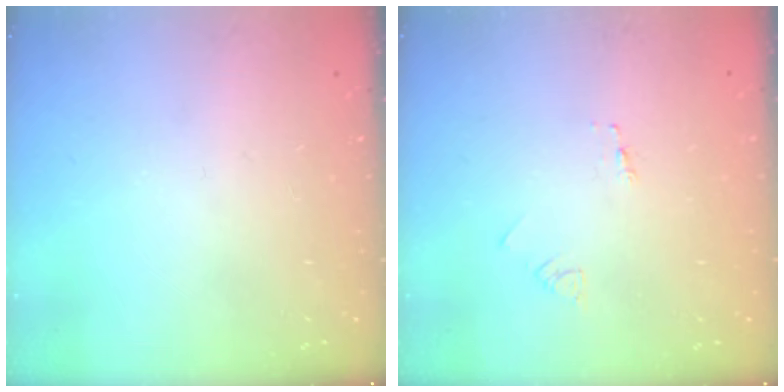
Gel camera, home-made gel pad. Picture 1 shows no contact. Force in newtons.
{"total": 1.7, "press": 1.7, "slide": 0.2}